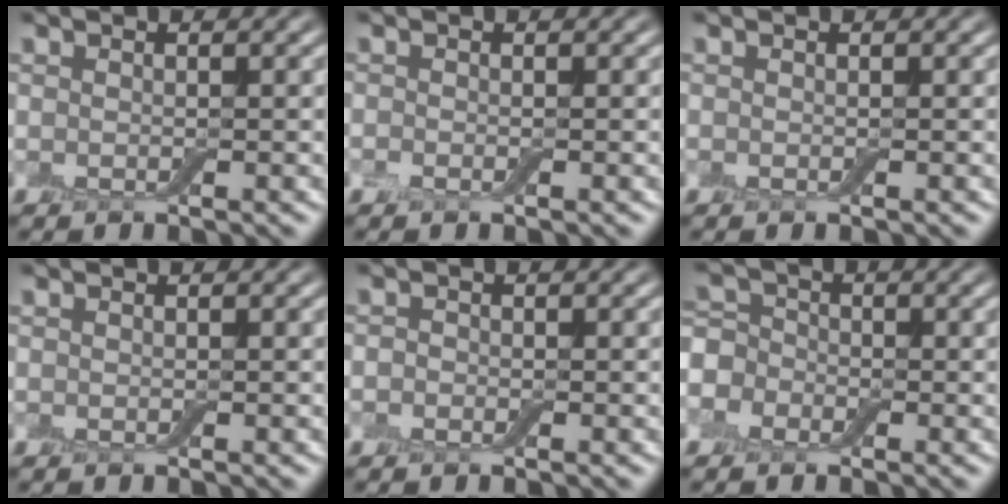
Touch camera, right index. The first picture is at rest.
{"total": 0.5, "force": [-0.4, 0.2, 0.3], "torque": [-0.009, -0.002, -0.008]}
{"total": 0.0}
{"total": 0.0}
{"total": 0.6, "force": [-0.3, 0.5, 0.1], "torque": [-0.001, -0.001, -0.007]}
{"total": 4.9, "force": [-2.2, 4.1, 1.6], "torque": [-0.019, 0.014, -0.064]}